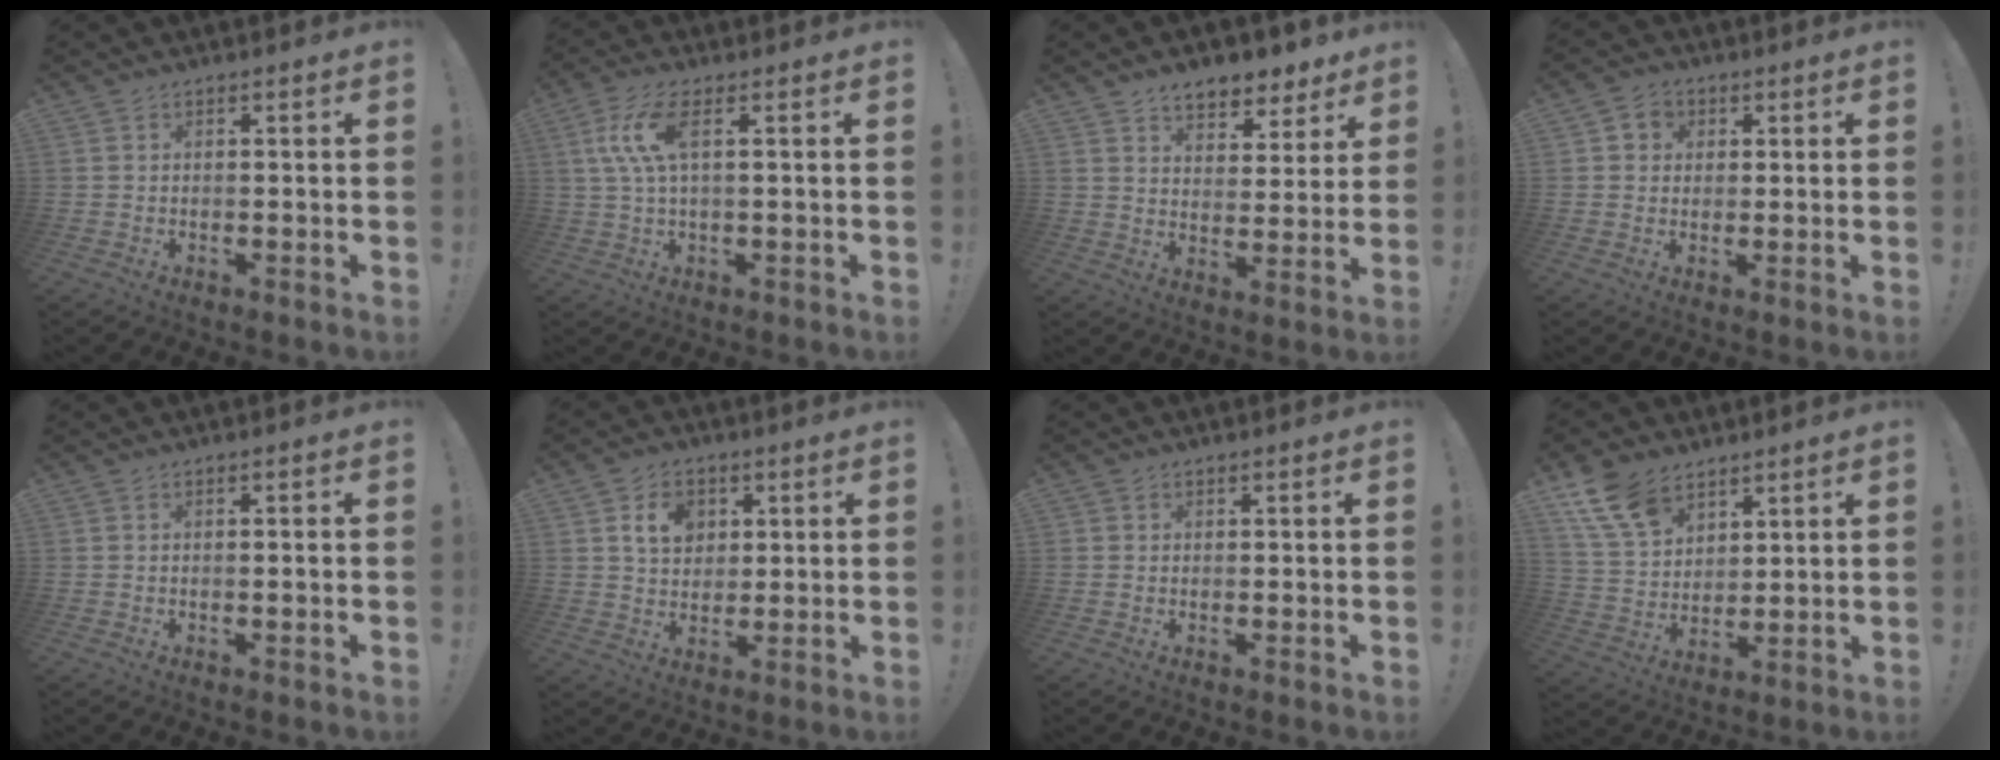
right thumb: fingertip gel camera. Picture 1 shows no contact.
{"total": 9.1, "force": [2.4, 3.0, 8.3], "torque": [-0.165, -0.001, 0.045]}
{"total": 8.2, "force": [6.5, 4.2, 2.6], "torque": [-0.025, -0.053, 0.118]}
{"total": 4.5, "force": [1.3, 4.1, 1.3], "torque": [-0.020, 0.002, 0.024]}
{"total": 0.7, "force": [-0.3, -0.2, 0.5], "torque": [-0.010, -0.001, -0.005]}
{"total": 8.8, "force": [3.5, 6.8, 4.5], "torque": [-0.063, -0.006, 0.065]}
{"total": 0.8, "force": [0.5, 0.6, 0.0], "torque": [0.008, -0.003, 0.008]}
{"total": 13.1, "force": [8.3, 8.0, 6.2], "torque": [-0.127, -0.039, 0.160]}